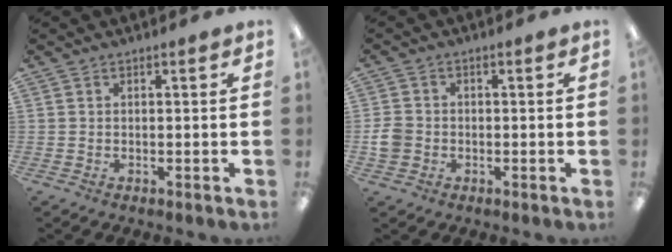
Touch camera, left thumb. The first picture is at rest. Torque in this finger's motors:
{"motor_torque": [-0.25, 0.36, 0.38, -0.22, 0.00]}